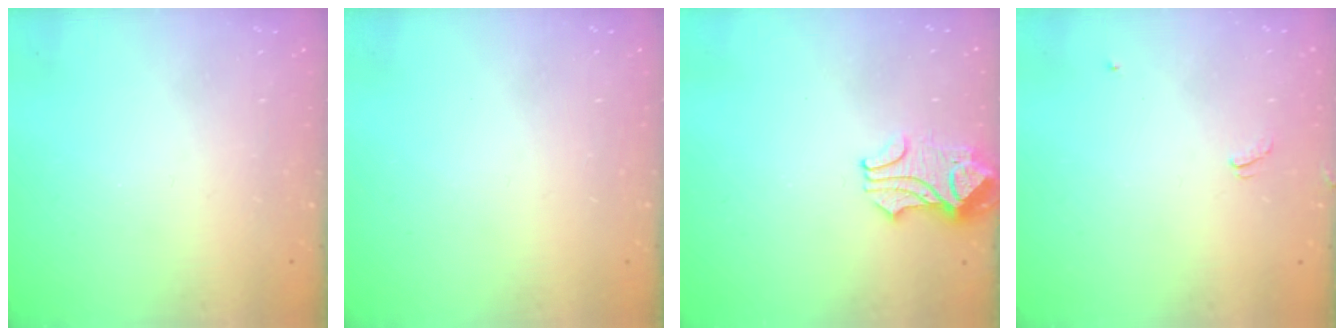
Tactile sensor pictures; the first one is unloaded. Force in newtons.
{"total": 0.0}
{"total": 2.3, "press": 2.3, "slide": 0.5}
{"total": 2.1, "press": 2.1, "slide": 0.5}